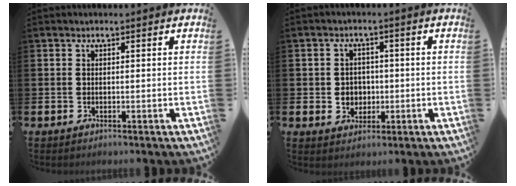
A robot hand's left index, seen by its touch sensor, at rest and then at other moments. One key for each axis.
{"total": 3.1, "fx": 0.0, "fy": 2.9, "fz": 0.9, "tx": -0.011, "ty": 0.002, "tz": -0.009}